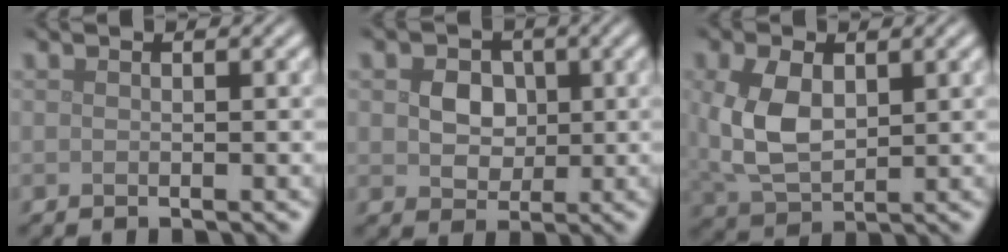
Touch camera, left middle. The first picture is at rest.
{"total": 3.4, "force": [0.6, 2.8, 1.8], "torque": [-0.034, -0.001, 0.002]}
{"total": 6.1, "force": [1.1, 3.7, 4.7], "torque": [-0.109, 0.003, 0.029]}